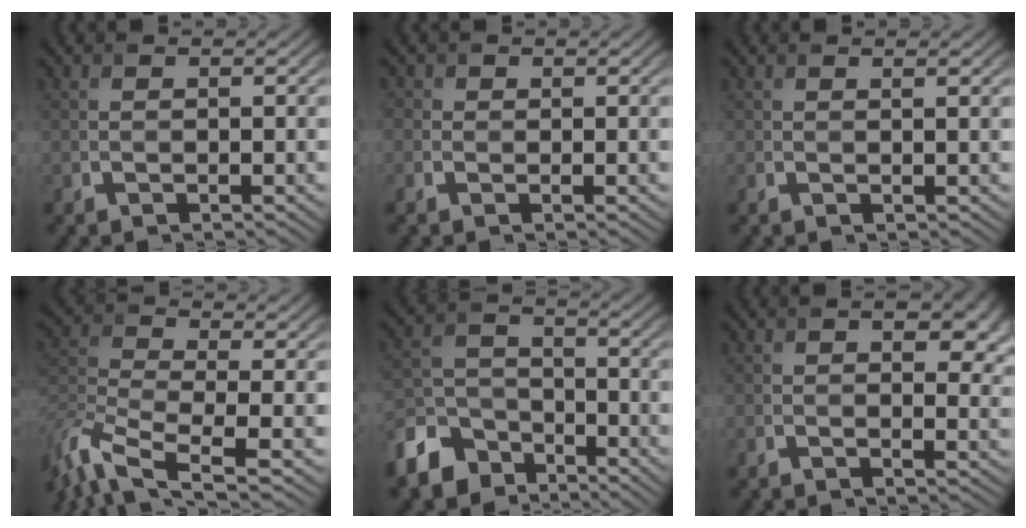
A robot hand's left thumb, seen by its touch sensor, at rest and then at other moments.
{"total": 1.5, "force": [0.2, 1.4, 0.3], "torque": [-0.006, 0.000, -0.003]}
{"total": 0.9, "force": [0.7, 0.1, 0.6], "torque": [-0.010, 0.004, 0.009]}
{"total": 10.2, "force": [-6.6, 3.1, 7.1], "torque": [-0.165, -0.024, -0.131]}
{"total": 8.9, "force": [-6.3, 5.4, 3.3], "torque": [-0.079, -0.013, -0.141]}
{"total": 5.0, "force": [1.6, 2.6, 4.0], "torque": [-0.046, -0.004, 0.022]}